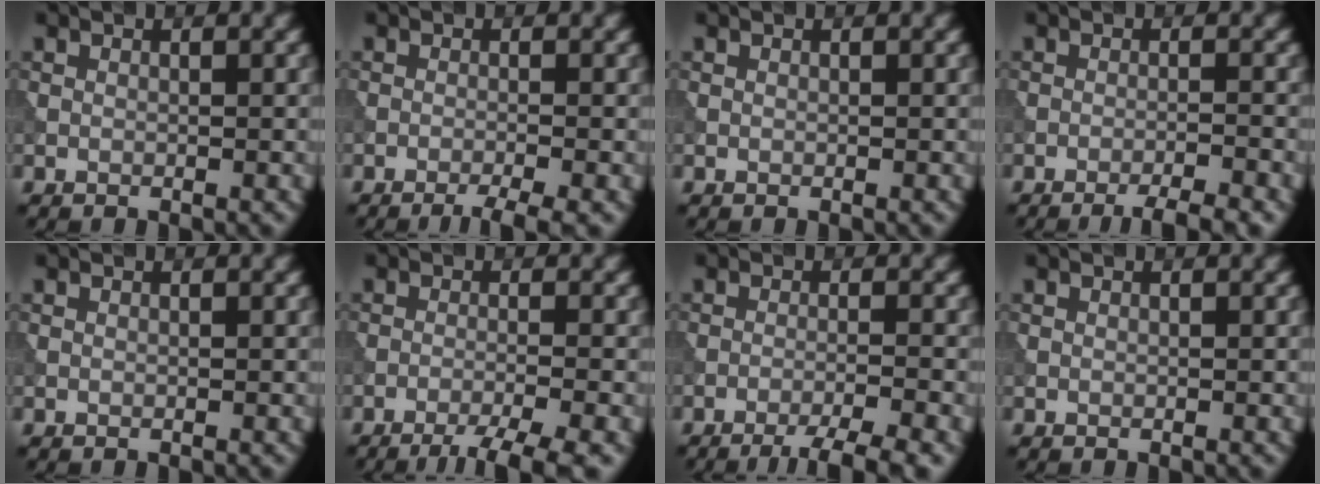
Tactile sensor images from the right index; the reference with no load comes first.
{"total": 2.9, "force": [-1.9, 0.4, 2.1], "torque": [-0.029, 0.001, -0.037]}
{"total": 0.0}
{"total": 3.9, "force": [-2.9, 0.5, 2.7], "torque": [-0.038, 0.002, -0.050]}
{"total": 0.0}
{"total": 4.9, "force": [-3.3, 0.7, 3.5], "torque": [-0.052, 0.003, -0.062]}
{"total": 4.9, "force": [-3.4, 0.7, 3.5], "torque": [-0.053, 0.001, -0.059]}
{"total": 0.0}